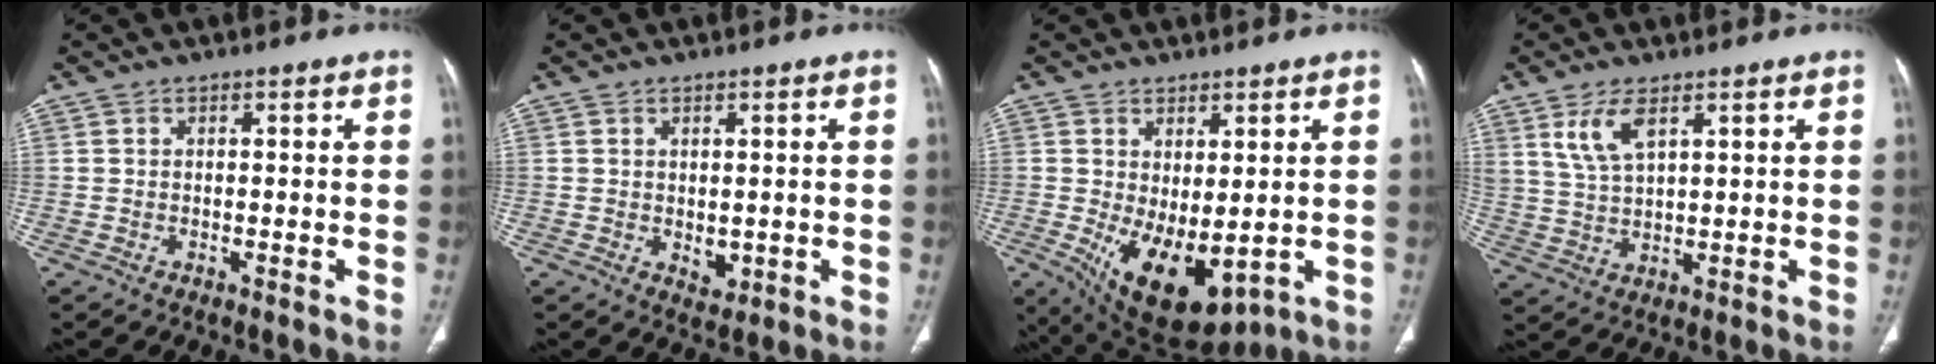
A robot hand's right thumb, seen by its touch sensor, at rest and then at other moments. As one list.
[{"total": 2.4, "force": [-0.2, 1.6, 1.8], "torque": [-0.020, -0.008, 0.007]}, {"total": 12.2, "force": [-2.1, 6.0, 10.4], "torque": [-0.158, -0.017, -0.001]}, {"total": 6.6, "force": [3.6, 2.7, 4.8], "torque": [-0.098, -0.016, 0.081]}]